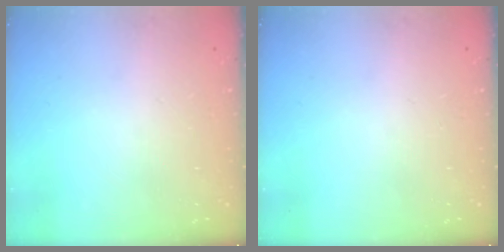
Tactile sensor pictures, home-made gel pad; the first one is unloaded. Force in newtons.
{"total": 0.0}